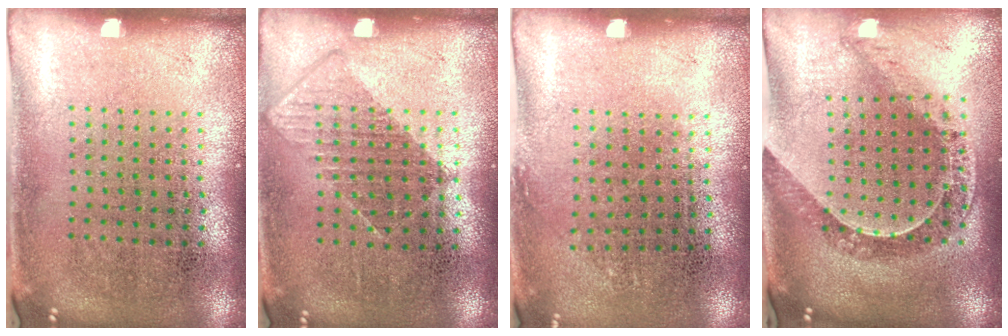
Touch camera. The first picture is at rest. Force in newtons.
{"total": 0.8, "press": 0.8, "slide": 0.4}
{"total": 0.8, "press": 0.7, "slide": 0.5}
{"total": 1.0, "press": 0.9, "slide": 0.2}